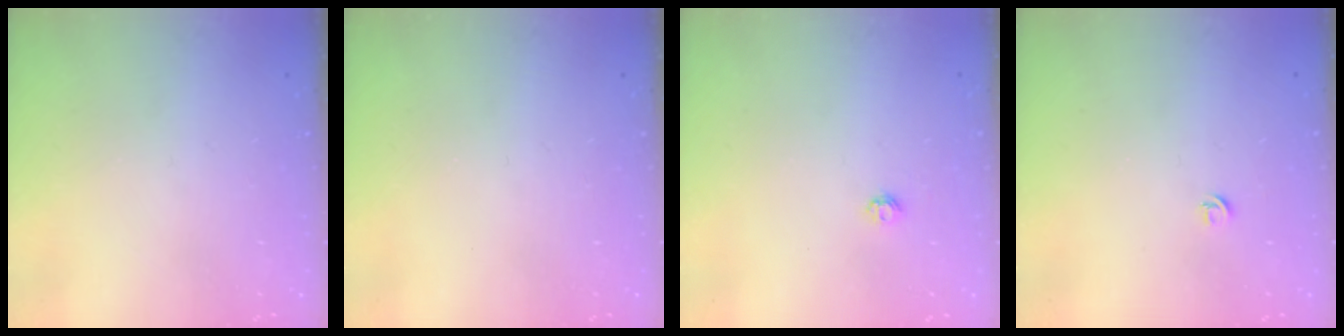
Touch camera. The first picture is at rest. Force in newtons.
{"total": 0.0}
{"total": 3.9, "press": 3.9, "slide": 0.5}
{"total": 3.9, "press": 3.9, "slide": 0.7}